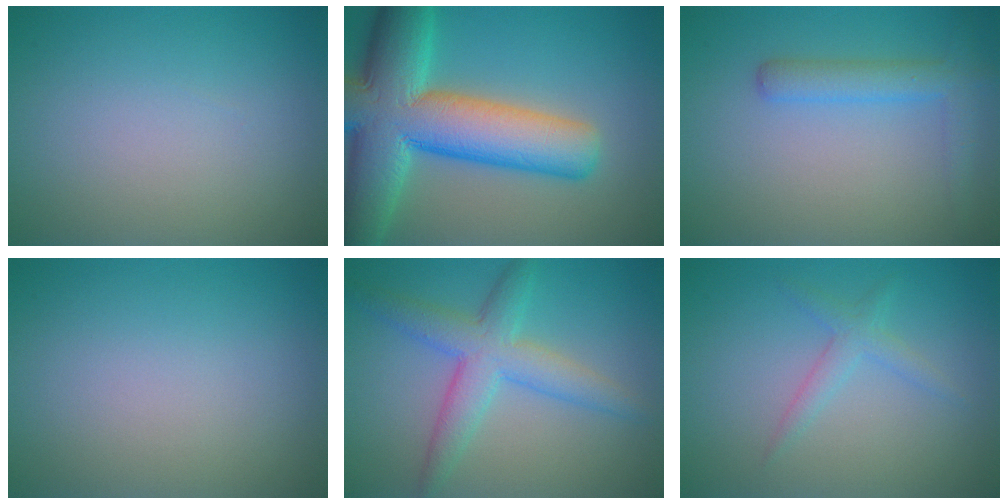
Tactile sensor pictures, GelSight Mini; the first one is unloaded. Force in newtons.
{"total": 13.5, "press": 13.5, "slide": 0.7}
{"total": 2.9, "press": 2.9, "slide": 0.1}
{"total": 0.0}
{"total": 4.9, "press": 4.9, "slide": 0.1}
{"total": 1.7, "press": 1.7, "slide": 0.1}